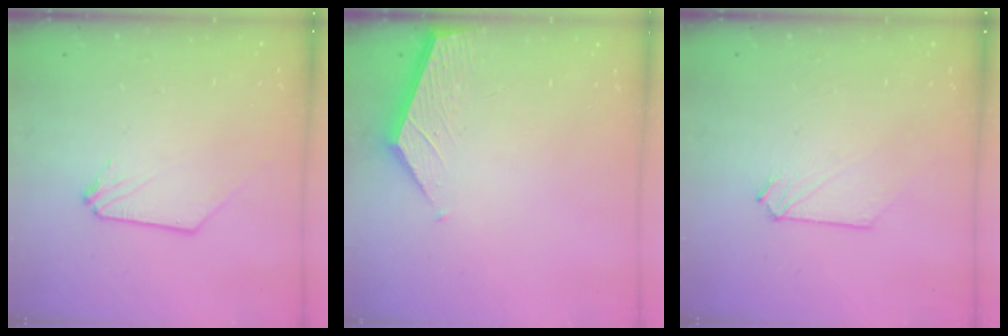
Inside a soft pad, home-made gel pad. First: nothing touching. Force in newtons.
{"total": 2.6, "press": 2.6, "slide": 0.3}
{"total": 0.0}